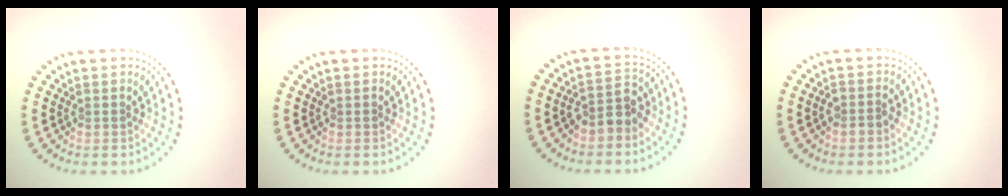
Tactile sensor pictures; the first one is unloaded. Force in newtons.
{"total": 0.0}
{"total": 2.6, "press": 2.4, "slide": 1.0}
{"total": 1.3, "press": 1.2, "slide": 0.6}